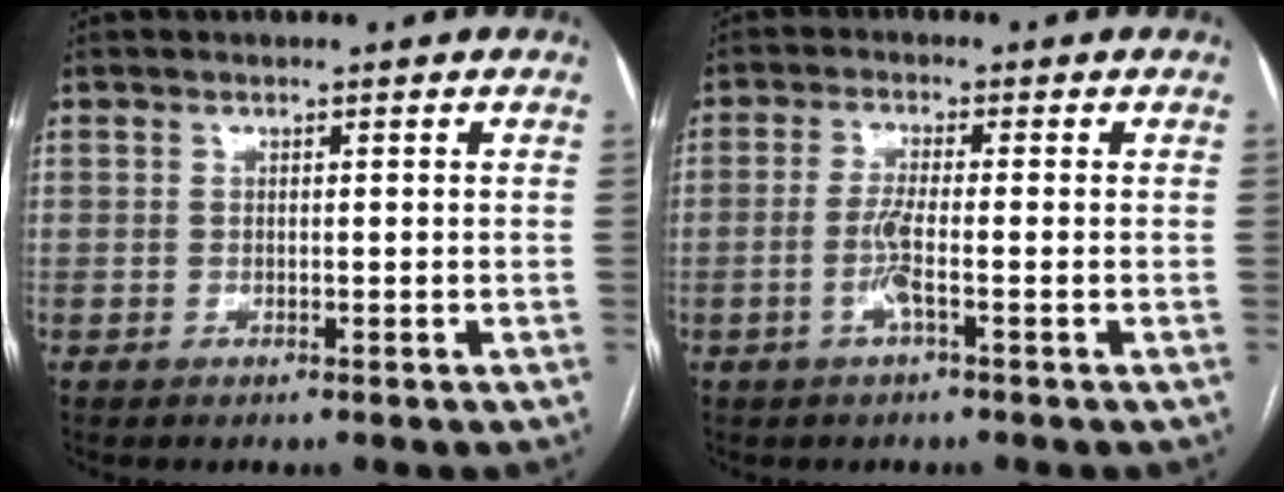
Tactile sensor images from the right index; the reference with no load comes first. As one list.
[{"total": 3.6, "force": [-1.2, -0.1, 3.4], "torque": [-0.071, -0.004, -0.028]}]